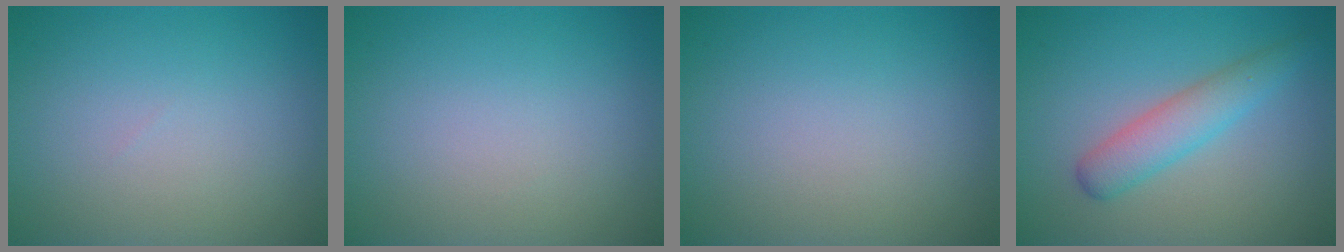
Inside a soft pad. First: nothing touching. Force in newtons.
{"total": 0.0}
{"total": 0.0}
{"total": 3.2, "press": 3.2, "slide": 0.1}